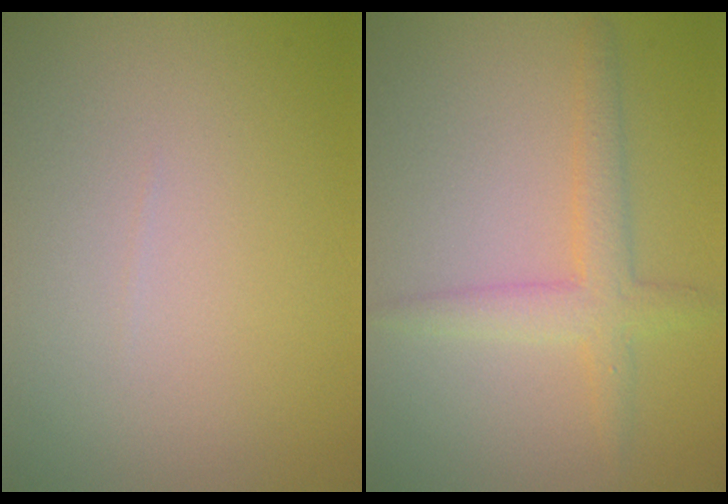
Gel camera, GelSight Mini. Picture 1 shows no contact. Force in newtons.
{"total": 3.0, "press": 3.0, "slide": 0.1}